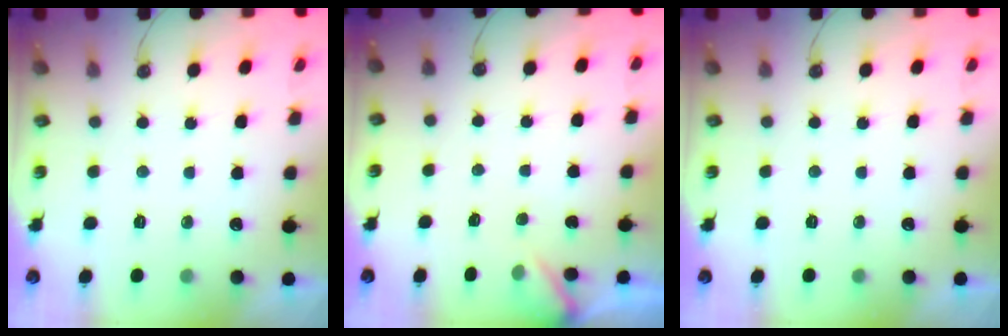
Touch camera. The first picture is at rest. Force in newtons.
{"total": 2.9, "press": 2.9, "slide": 0.3}
{"total": 0.0}